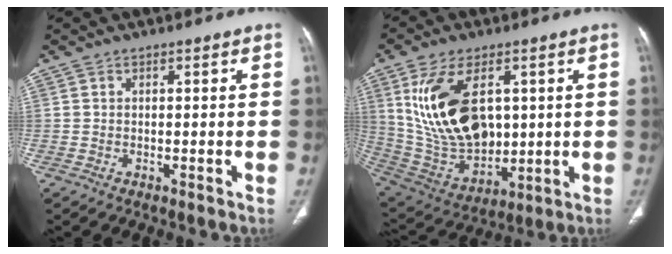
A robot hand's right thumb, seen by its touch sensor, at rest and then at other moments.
{"total": 19.6, "force": [4.8, 11.5, 15.1], "torque": [-0.267, -0.021, 0.115]}